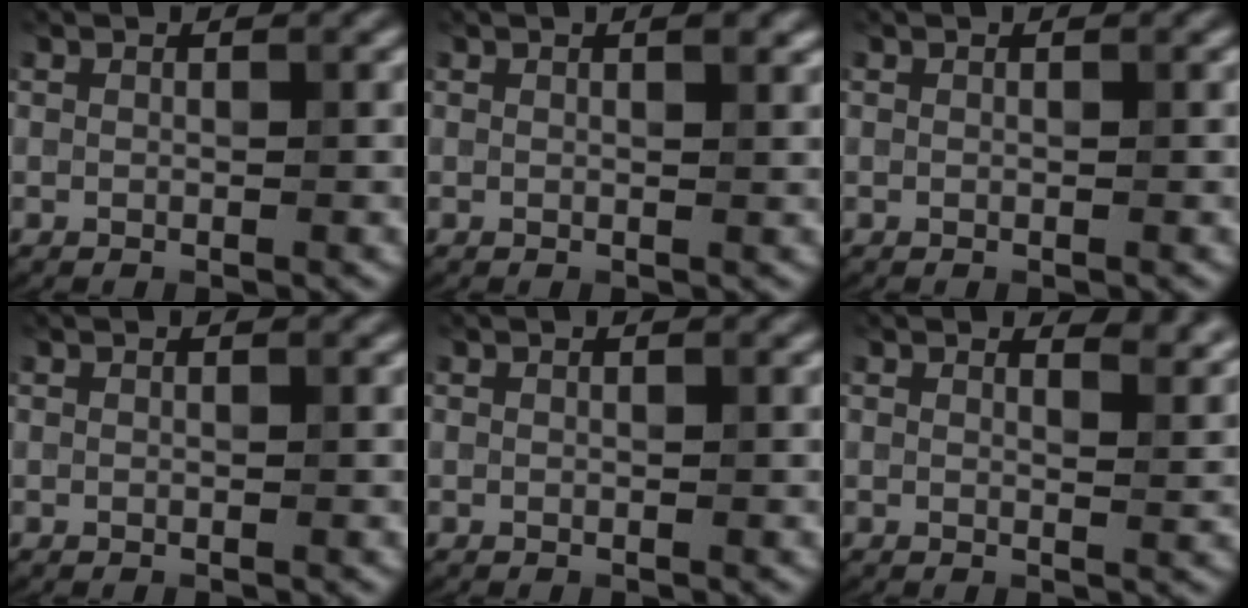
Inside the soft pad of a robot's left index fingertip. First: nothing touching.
{"total": 1.2, "force": [0.8, 0.3, 0.9], "torque": [-0.009, 0.001, 0.012]}
{"total": 0.0}
{"total": 0.0}
{"total": 0.0}
{"total": 2.8, "force": [2.4, 0.7, 1.1], "torque": [-0.012, -0.004, 0.028]}